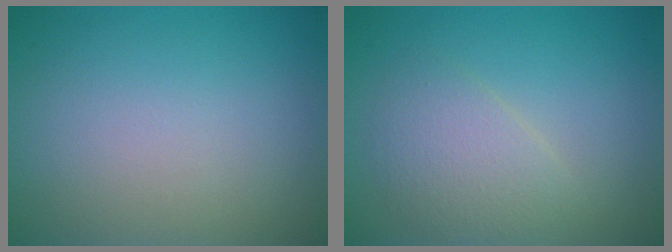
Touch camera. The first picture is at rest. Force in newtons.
{"total": 3.0, "press": 3.0, "slide": 0.0}